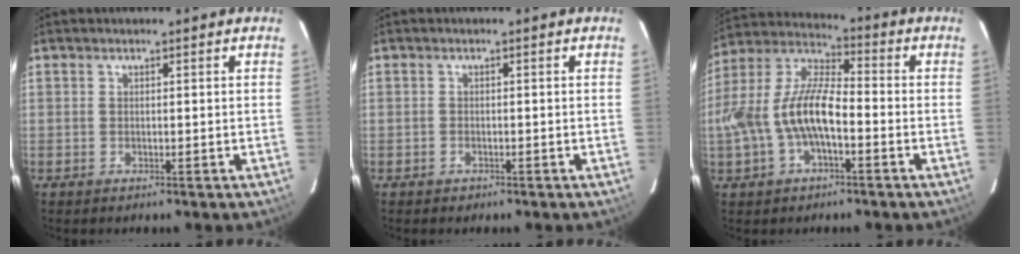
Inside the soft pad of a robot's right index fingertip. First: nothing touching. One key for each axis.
{"total": 1.1, "fx": -0.8, "fy": 0.8, "fz": 0.1, "tx": -0.003, "ty": 0.003, "tz": -0.010}
{"total": 14.4, "fx": -3.6, "fy": 6.2, "fz": 12.5, "tx": -0.259, "ty": 0.009, "tz": -0.066}